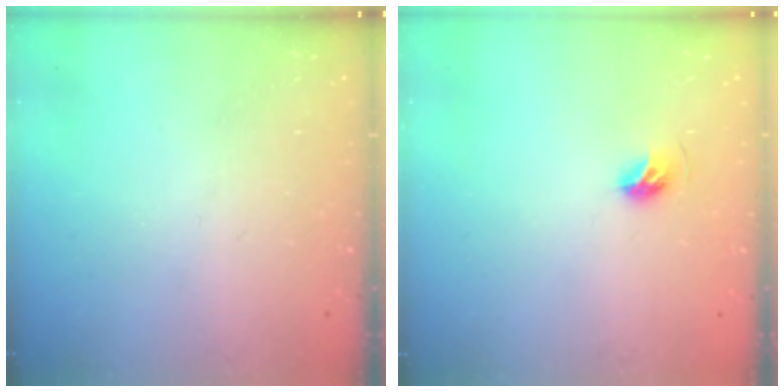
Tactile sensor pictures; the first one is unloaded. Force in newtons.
{"total": 5.3, "press": 5.2, "slide": 0.9}